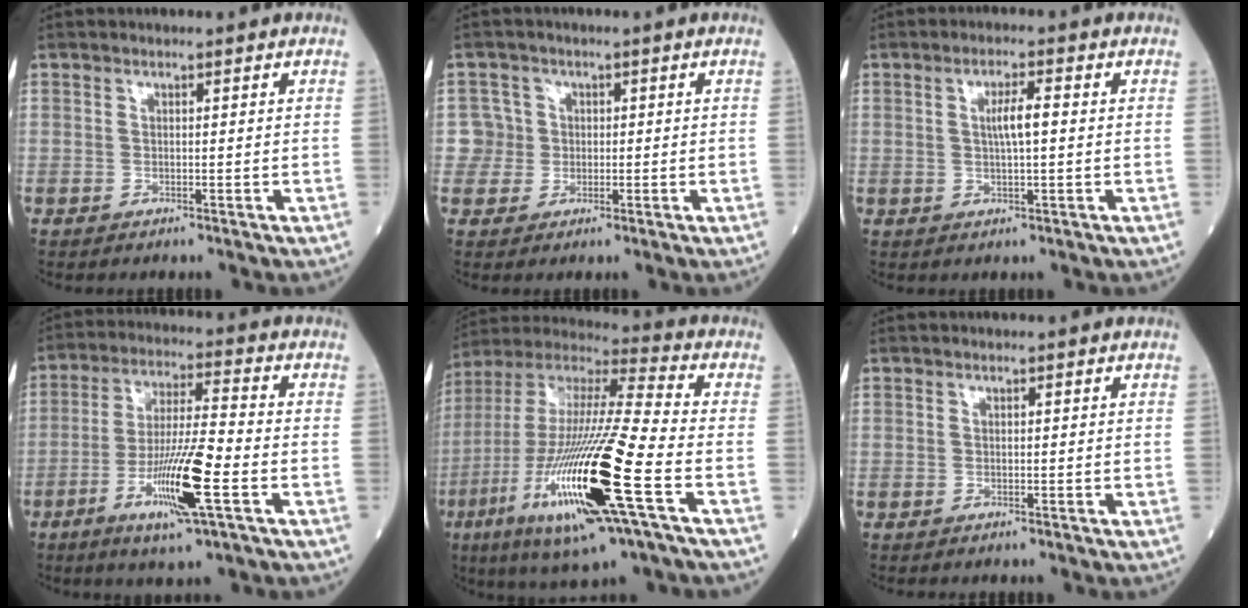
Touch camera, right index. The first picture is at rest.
{"total": 3.6, "force": [0.2, 3.6, -0.5], "torque": [0.024, 0.009, 0.002]}
{"total": 3.9, "force": [0.6, 0.6, 3.8], "torque": [-0.069, 0.003, 0.010]}
{"total": 12.0, "force": [-4.5, 0.4, 11.2], "torque": [-0.210, -0.015, -0.083]}
{"total": 25.2, "force": [-8.3, 2.4, 23.7], "torque": [-0.495, -0.039, -0.153]}
{"total": 0.0}